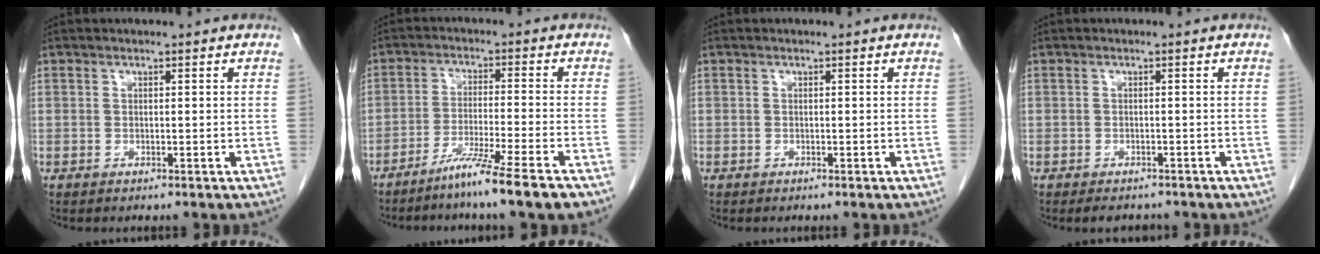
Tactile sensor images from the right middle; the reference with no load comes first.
{"total": 8.9, "force": [-6.4, -1.5, 6.0], "torque": [-0.098, -0.027, -0.109]}
{"total": 0.0}
{"total": 3.0, "force": [-2.5, 1.2, 1.0], "torque": [-0.012, -0.002, -0.033]}